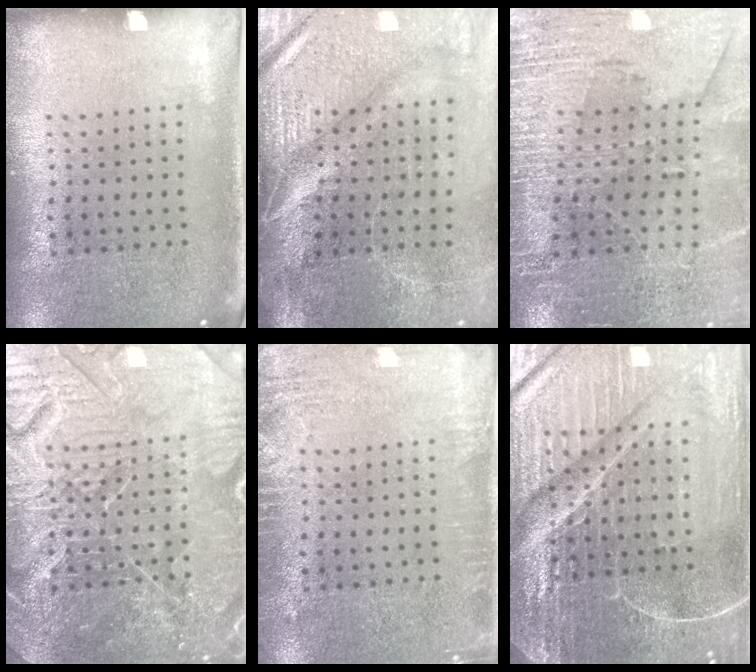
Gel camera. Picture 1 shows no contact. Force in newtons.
{"total": 4.6, "press": 3.9, "slide": 2.5}
{"total": 3.1, "press": 3.0, "slide": 0.5}
{"total": 7.9, "press": 7.8, "slide": 1.0}
{"total": 2.7, "press": 2.7, "slide": 0.4}
{"total": 6.8, "press": 6.0, "slide": 3.2}